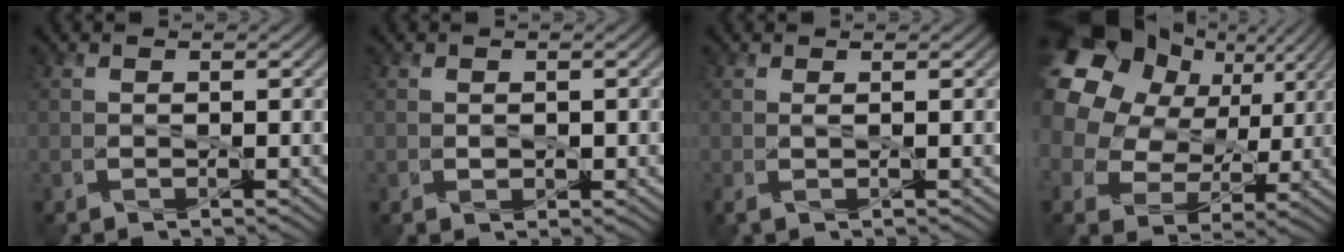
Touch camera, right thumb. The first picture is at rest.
{"total": 1.0, "force": [0.0, 0.8, 0.5], "torque": [-0.011, -0.006, 0.001]}
{"total": 0.8, "force": [0.2, 0.1, 0.8], "torque": [-0.018, 0.000, 0.002]}
{"total": 21.4, "force": [8.9, 16.2, 10.9], "torque": [-0.305, 0.051, 0.166]}